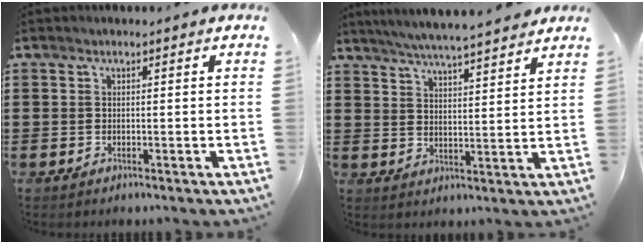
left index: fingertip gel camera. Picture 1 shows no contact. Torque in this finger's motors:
{"motor_torque": [0.76, -0.05, 0.84, 0.21]}